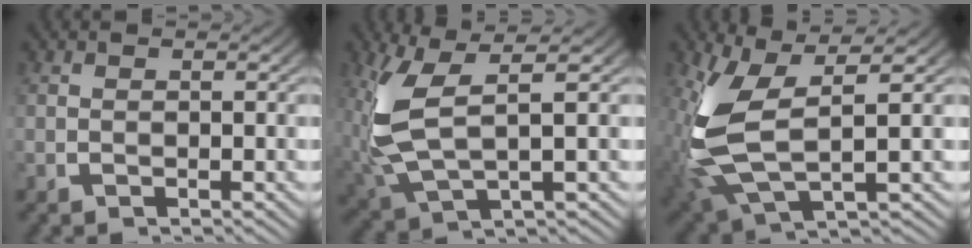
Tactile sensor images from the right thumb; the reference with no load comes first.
{"total": 9.0, "force": [1.1, 5.2, 7.2], "torque": [-0.183, -0.012, 0.033]}
{"total": 10.7, "force": [-0.1, 6.1, 8.7], "torque": [-0.218, -0.031, 0.020]}